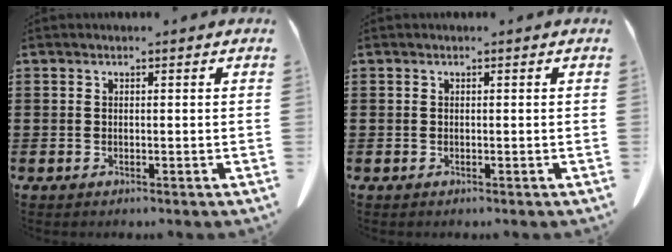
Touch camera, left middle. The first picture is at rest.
{"total": 0.0}